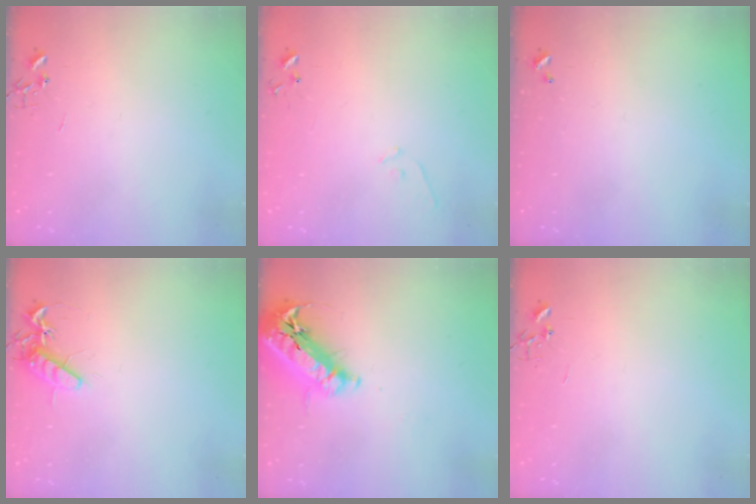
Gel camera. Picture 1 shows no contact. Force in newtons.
{"total": 5.3, "press": 5.3, "slide": 0.4}
{"total": 0.0}
{"total": 10.8, "press": 10.8, "slide": 0.4}
{"total": 21.2, "press": 20.8, "slide": 4.0}
{"total": 0.0}